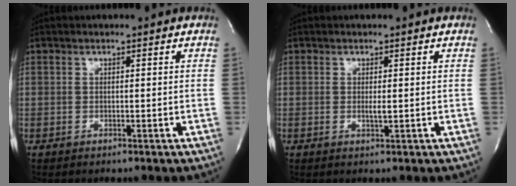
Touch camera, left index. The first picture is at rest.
{"total": 1.1, "force": [-0.2, 0.1, 1.1], "torque": [-0.023, -0.007, -0.002]}